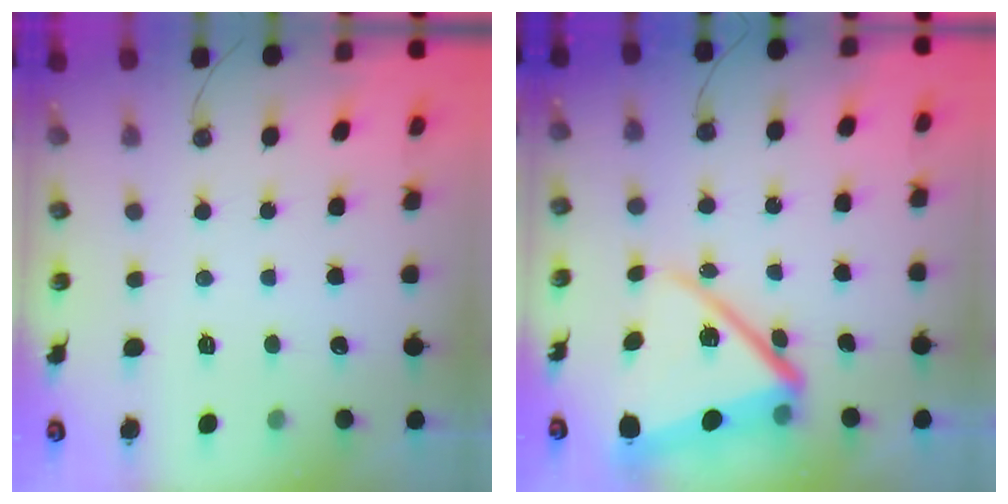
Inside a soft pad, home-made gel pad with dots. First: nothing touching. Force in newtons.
{"total": 16.8, "press": 16.8, "slide": 1.5}